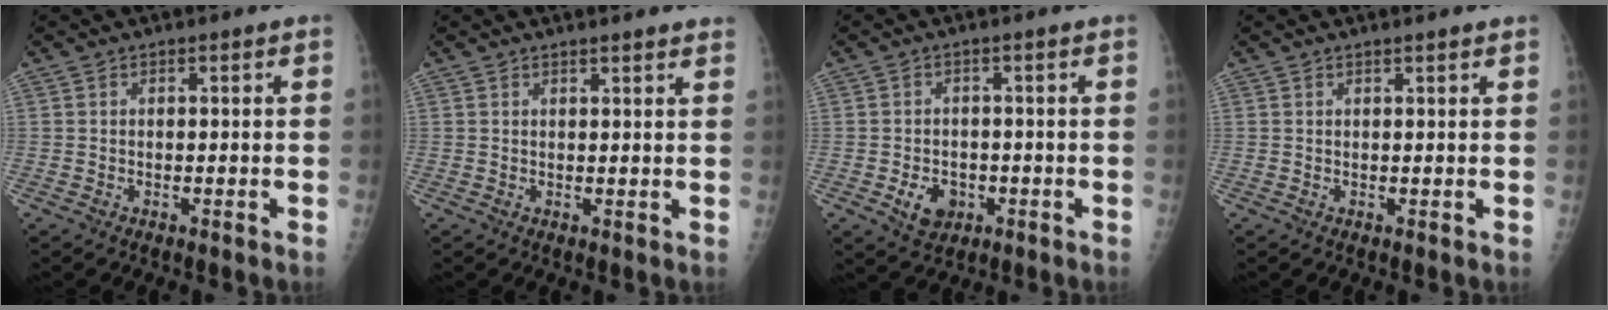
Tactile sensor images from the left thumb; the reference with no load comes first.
{"total": 4.1, "force": [3.7, 0.3, 1.7], "torque": [-0.013, -0.011, 0.037]}
{"total": 4.6, "force": [-1.5, 3.5, 2.5], "torque": [-0.030, 0.005, -0.015]}
{"total": 1.2, "force": [1.1, -0.1, 0.6], "torque": [-0.006, 0.000, 0.019]}